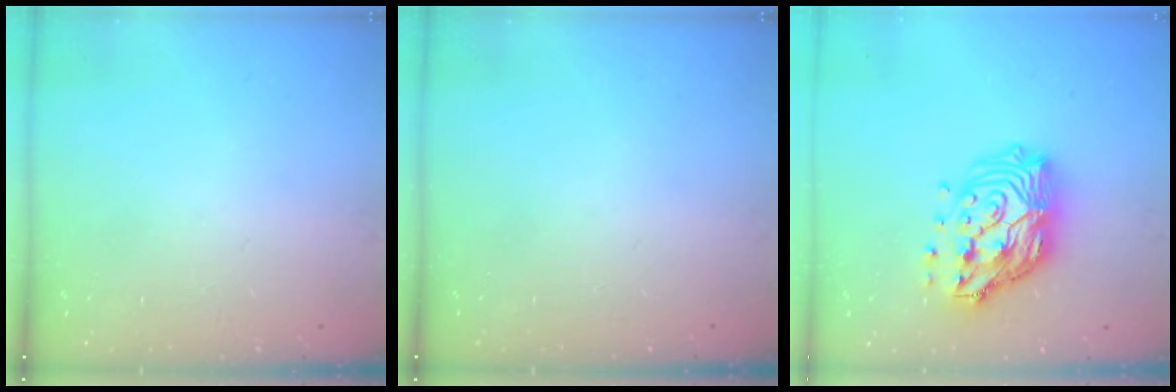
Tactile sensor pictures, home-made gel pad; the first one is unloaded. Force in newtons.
{"total": 0.0}
{"total": 19.1, "press": 19.0, "slide": 1.5}